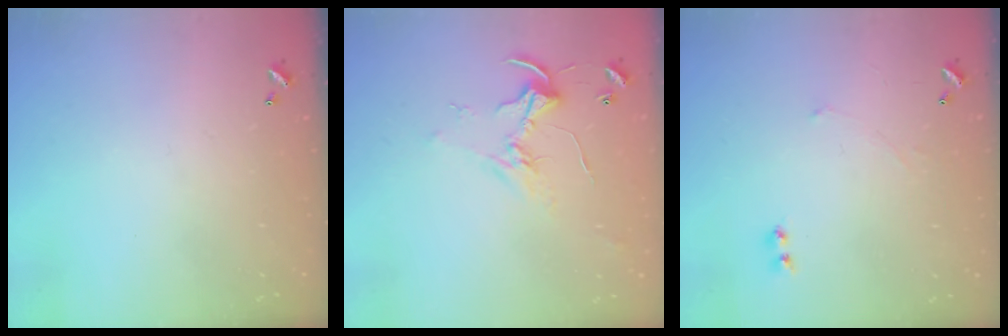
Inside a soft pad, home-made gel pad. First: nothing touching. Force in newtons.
{"total": 2.5, "press": 2.5, "slide": 0.2}
{"total": 2.4, "press": 2.3, "slide": 0.5}